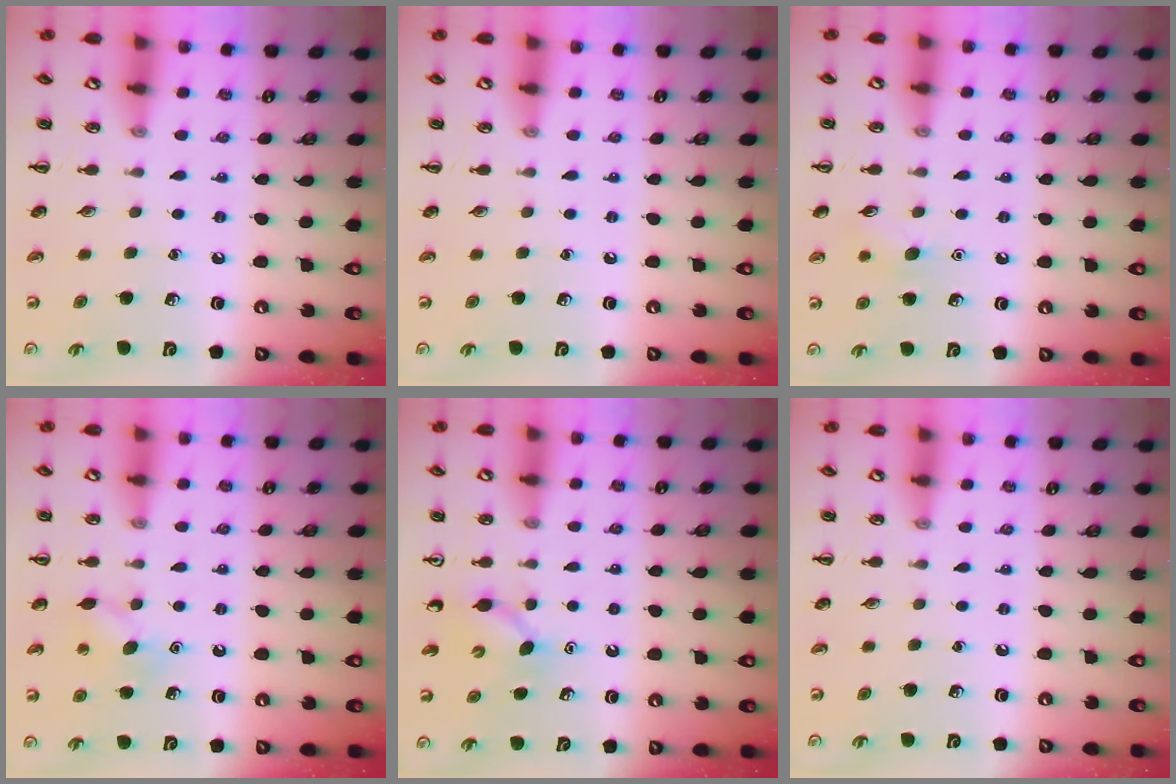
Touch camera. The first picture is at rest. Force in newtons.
{"total": 0.0}
{"total": 8.2, "press": 7.9, "slide": 2.0}
{"total": 6.4, "press": 6.3, "slide": 1.1}
{"total": 2.9, "press": 2.7, "slide": 1.1}
{"total": 0.0}